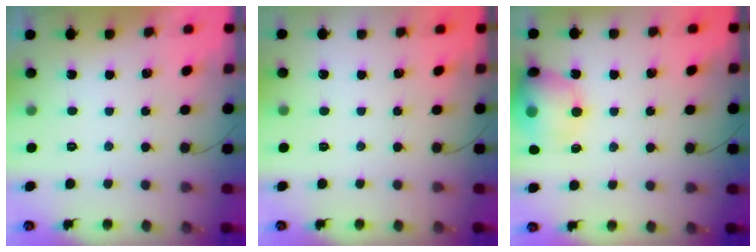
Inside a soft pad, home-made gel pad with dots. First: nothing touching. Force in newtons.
{"total": 0.0}
{"total": 15.0, "press": 13.8, "slide": 5.7}